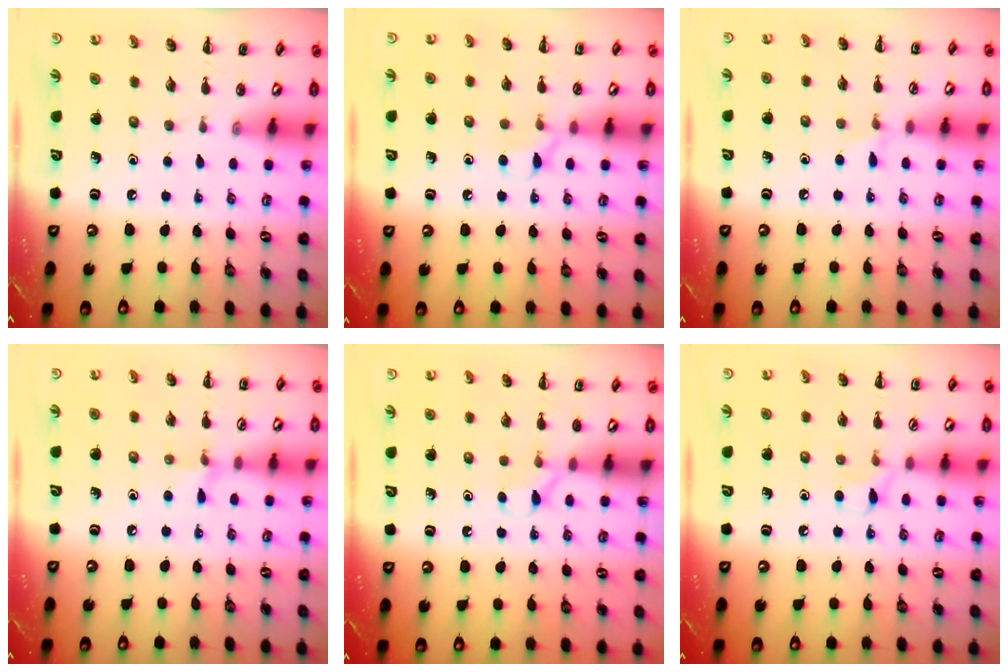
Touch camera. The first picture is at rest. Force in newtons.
{"total": 5.5, "press": 5.4, "slide": 1.3}
{"total": 4.8, "press": 4.5, "slide": 1.6}
{"total": 5.8, "press": 5.5, "slide": 1.8}
{"total": 5.0, "press": 4.8, "slide": 1.6}
{"total": 3.6, "press": 3.4, "slide": 1.3}